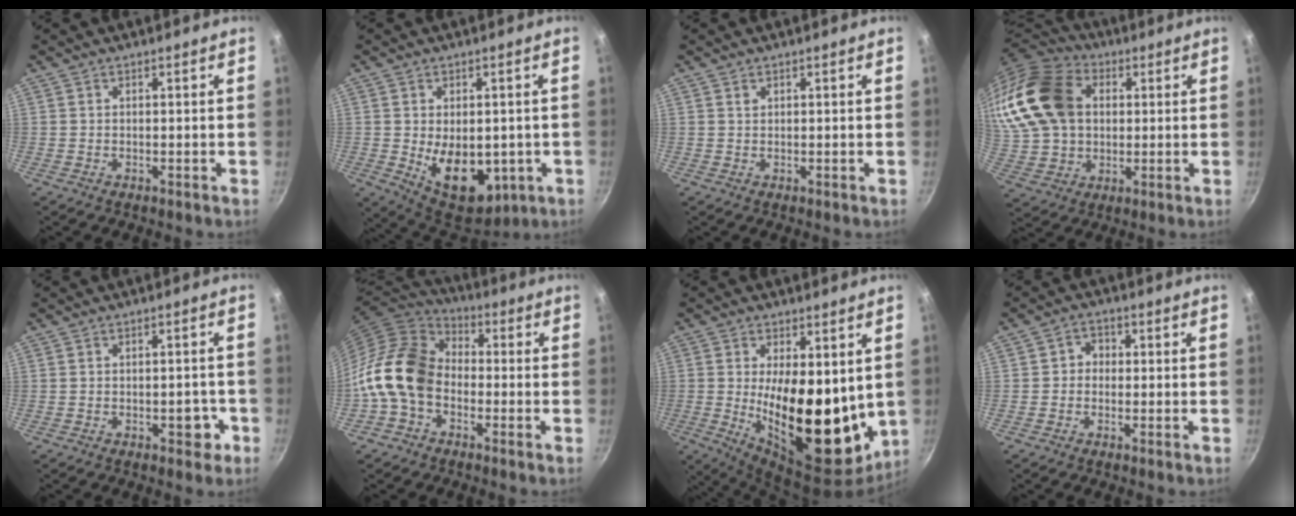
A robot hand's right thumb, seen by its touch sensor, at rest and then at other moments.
{"total": 13.5, "force": [-2.0, 8.5, 10.2], "torque": [-0.114, -0.018, -0.005]}
{"total": 0.7, "force": [0.4, 0.5, 0.3], "torque": [-0.005, 0.001, 0.009]}
{"total": 21.6, "force": [5.0, 16.2, 13.4], "torque": [-0.263, 0.020, 0.096]}
{"total": 3.9, "force": [-1.6, 2.2, 2.7], "torque": [-0.009, 0.019, -0.017]}
{"total": 14.0, "force": [-3.0, 10.2, 9.1], "torque": [-0.142, 0.040, -0.081]}
{"total": 20.6, "force": [0.9, 9.8, 18.1], "torque": [-0.250, -0.038, 0.027]}
{"total": 3.1, "force": [-0.2, 2.8, 1.3], "torque": [-0.005, 0.009, -0.012]}